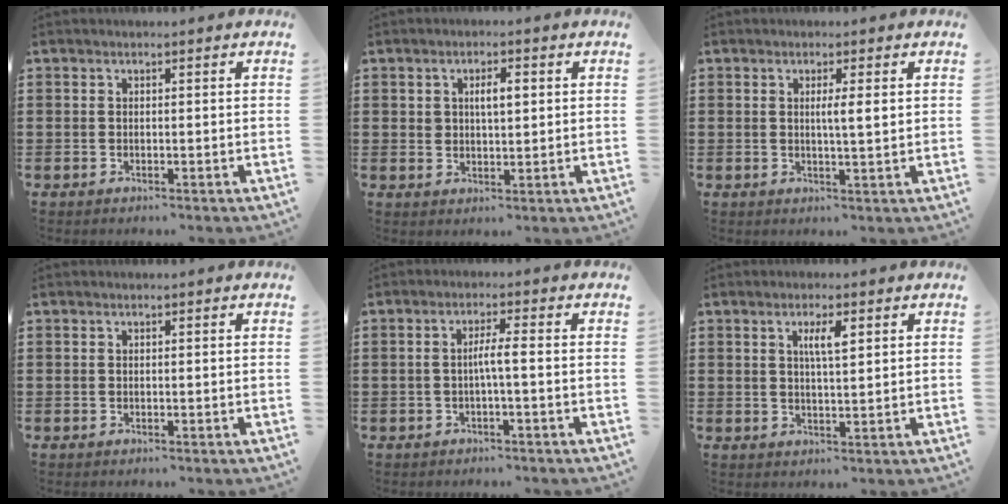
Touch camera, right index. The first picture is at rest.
{"total": 3.0, "force": [0.8, 1.3, 2.6], "torque": [-0.053, 0.008, 0.011]}
{"total": 2.7, "force": [0.5, 0.2, 2.7], "torque": [-0.045, -0.004, 0.004]}
{"total": 0.0}
{"total": 2.8, "force": [-0.6, 0.0, 2.7], "torque": [-0.052, -0.002, -0.013]}
{"total": 3.5, "force": [1.3, 0.9, 3.2], "torque": [-0.066, 0.006, 0.019]}